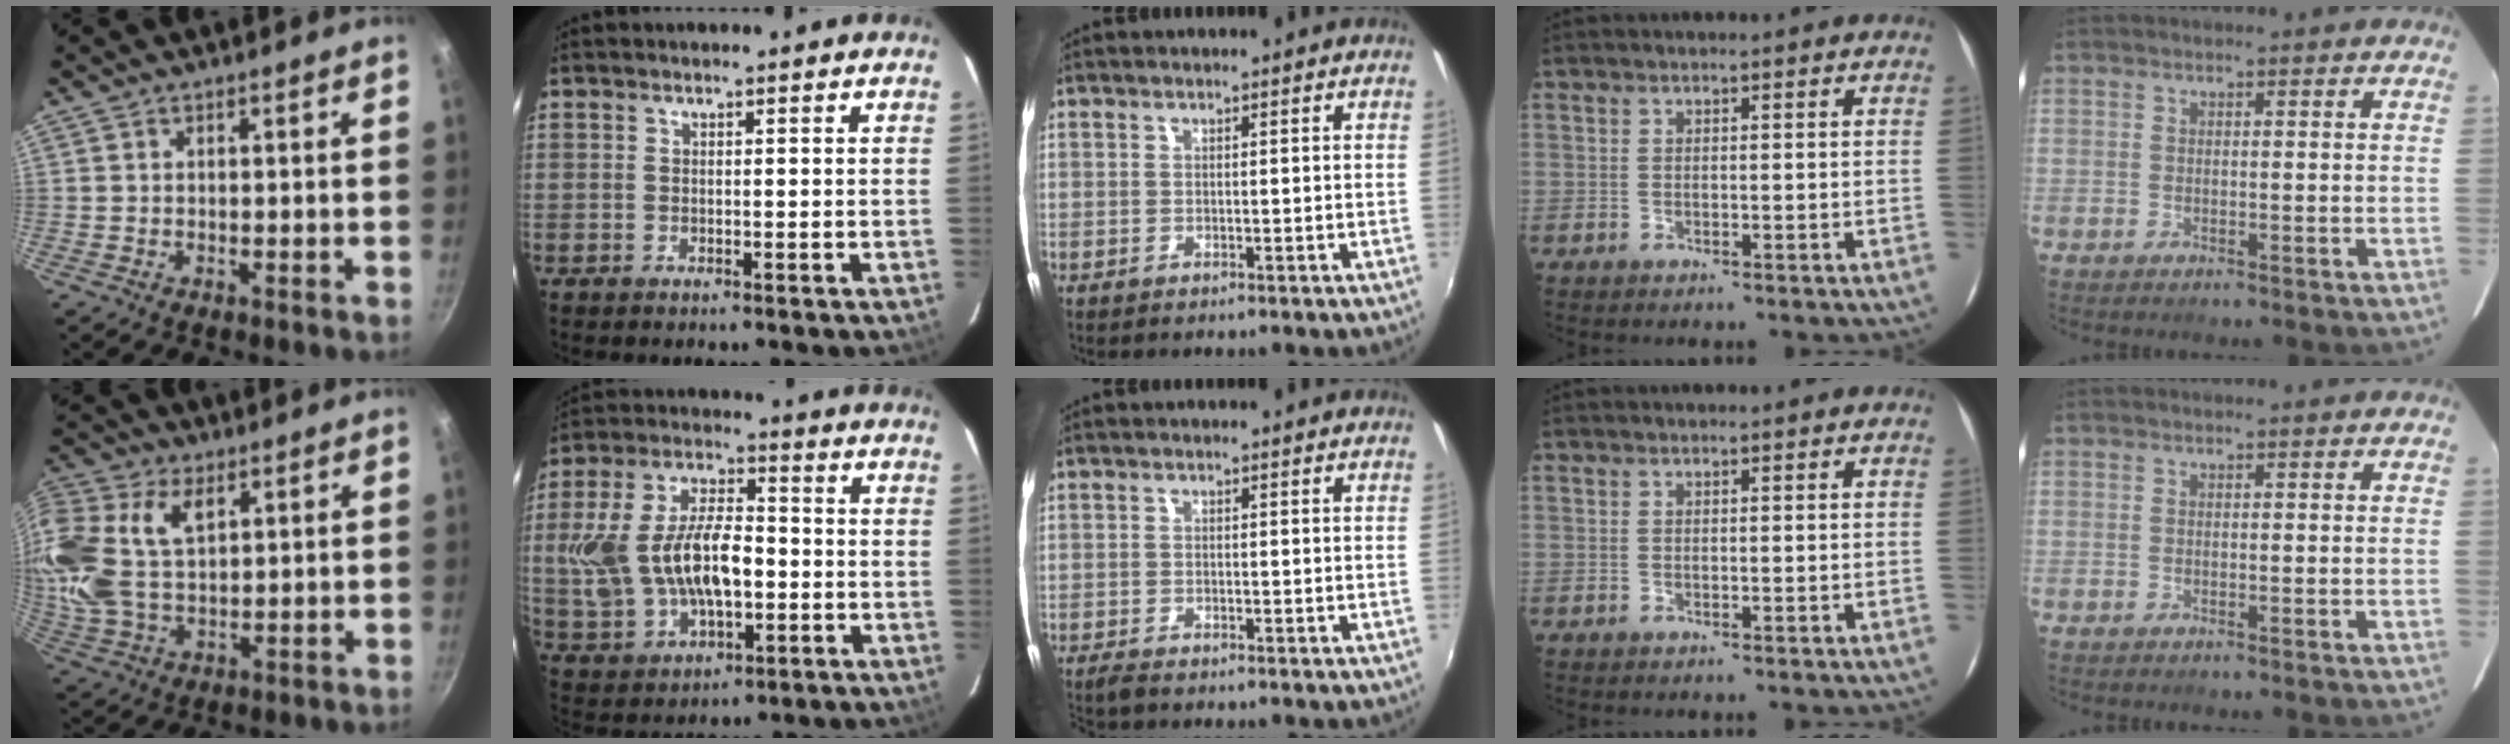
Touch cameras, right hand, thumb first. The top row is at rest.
{"thumb": {"total": 20.5, "force": [6.7, 13.1, 14.4], "torque": [-0.325, 0.007, 0.127]}, "index": {"total": 17.8, "force": [-1.7, 9.7, 14.8], "torque": [-0.319, 0.008, -0.014]}, "middle": {"total": 2.0, "force": [-1.9, 0.4, 0.6], "torque": [-0.020, -0.009, -0.037]}}